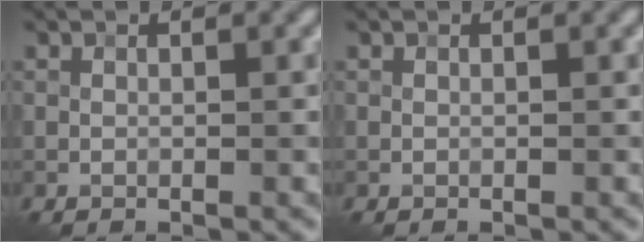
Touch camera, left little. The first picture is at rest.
{"total": 0.0}